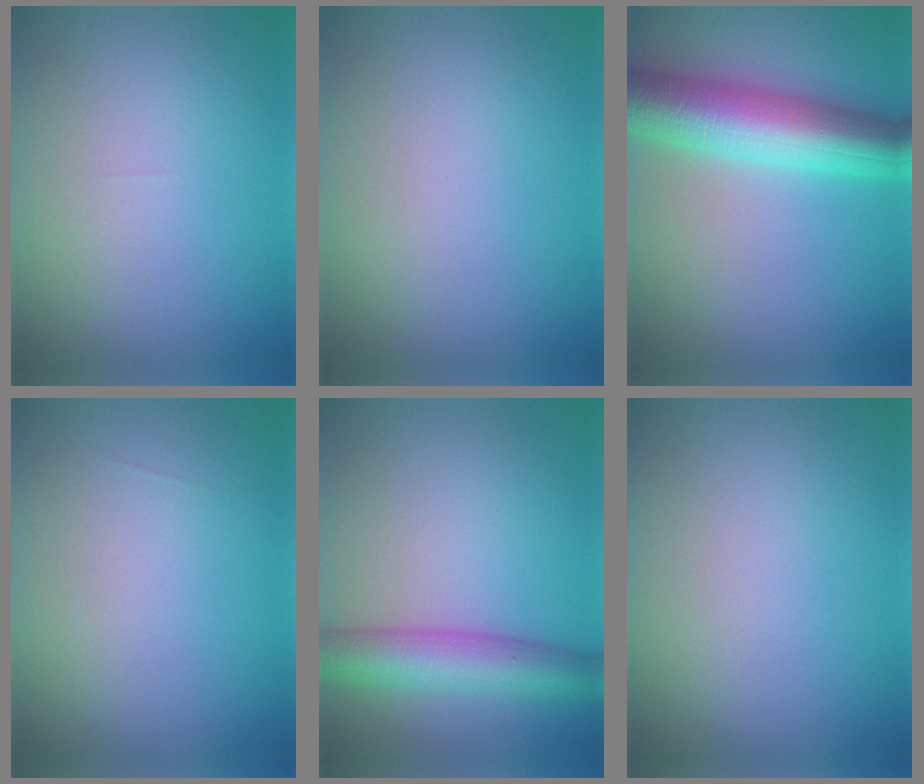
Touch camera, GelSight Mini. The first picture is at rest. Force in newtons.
{"total": 0.0}
{"total": 9.7, "press": 9.7, "slide": 0.1}
{"total": 0.0}
{"total": 6.2, "press": 6.2, "slide": 0.1}
{"total": 0.0}